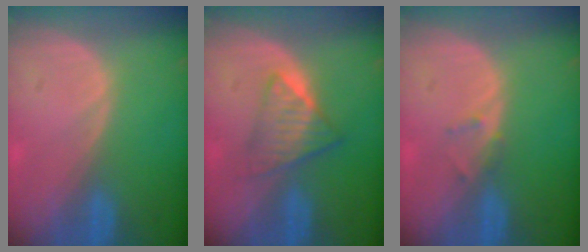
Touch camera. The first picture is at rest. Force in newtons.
{"total": 6.0, "press": 5.1, "slide": 3.1}
{"total": 1.3, "press": 1.1, "slide": 0.8}